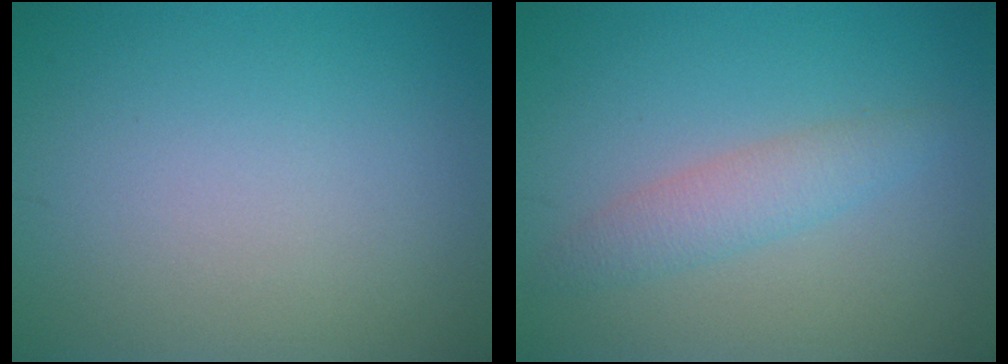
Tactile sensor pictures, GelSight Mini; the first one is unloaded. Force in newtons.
{"total": 2.4, "press": 2.4, "slide": 0.0}